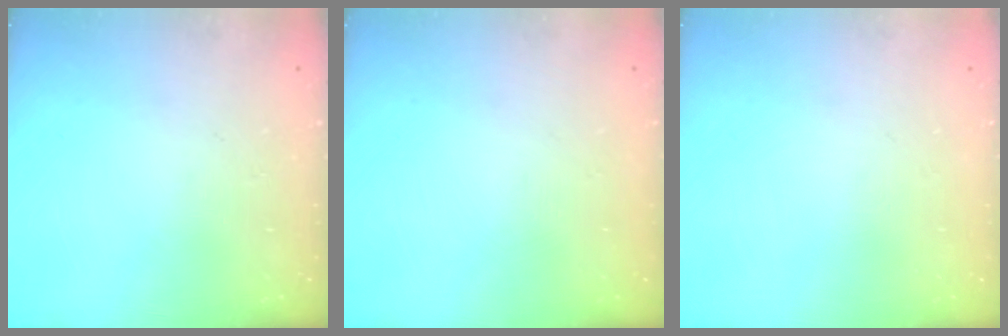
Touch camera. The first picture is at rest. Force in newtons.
{"total": 0.0}
{"total": 0.0}